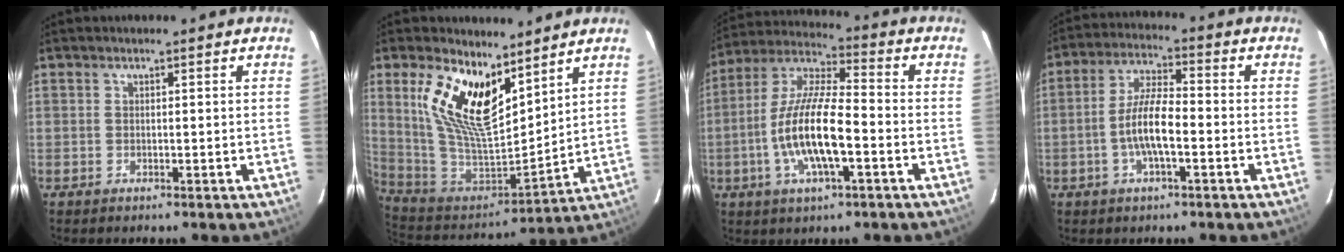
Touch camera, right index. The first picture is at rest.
{"total": 17.6, "force": [9.9, 7.8, 12.3], "torque": [-0.250, 0.001, 0.201]}
{"total": 14.8, "force": [-4.2, 4.0, 13.7], "torque": [-0.275, -0.004, -0.082]}
{"total": 8.2, "force": [-2.4, 2.1, 7.6], "torque": [-0.153, 0.005, -0.046]}